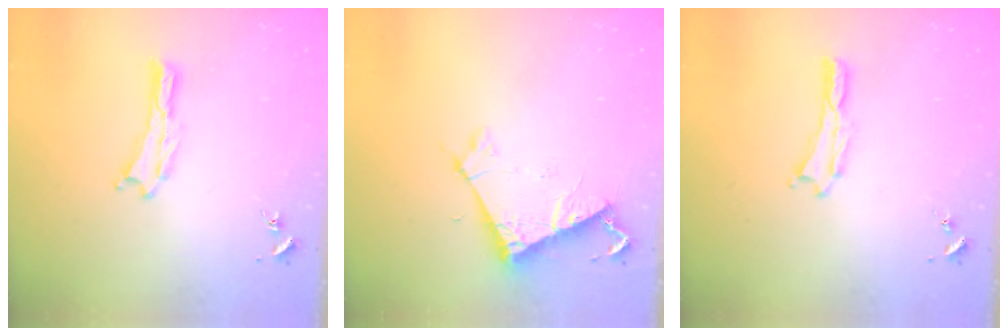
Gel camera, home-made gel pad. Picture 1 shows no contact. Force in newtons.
{"total": 6.4, "press": 6.4, "slide": 0.6}
{"total": 0.0}